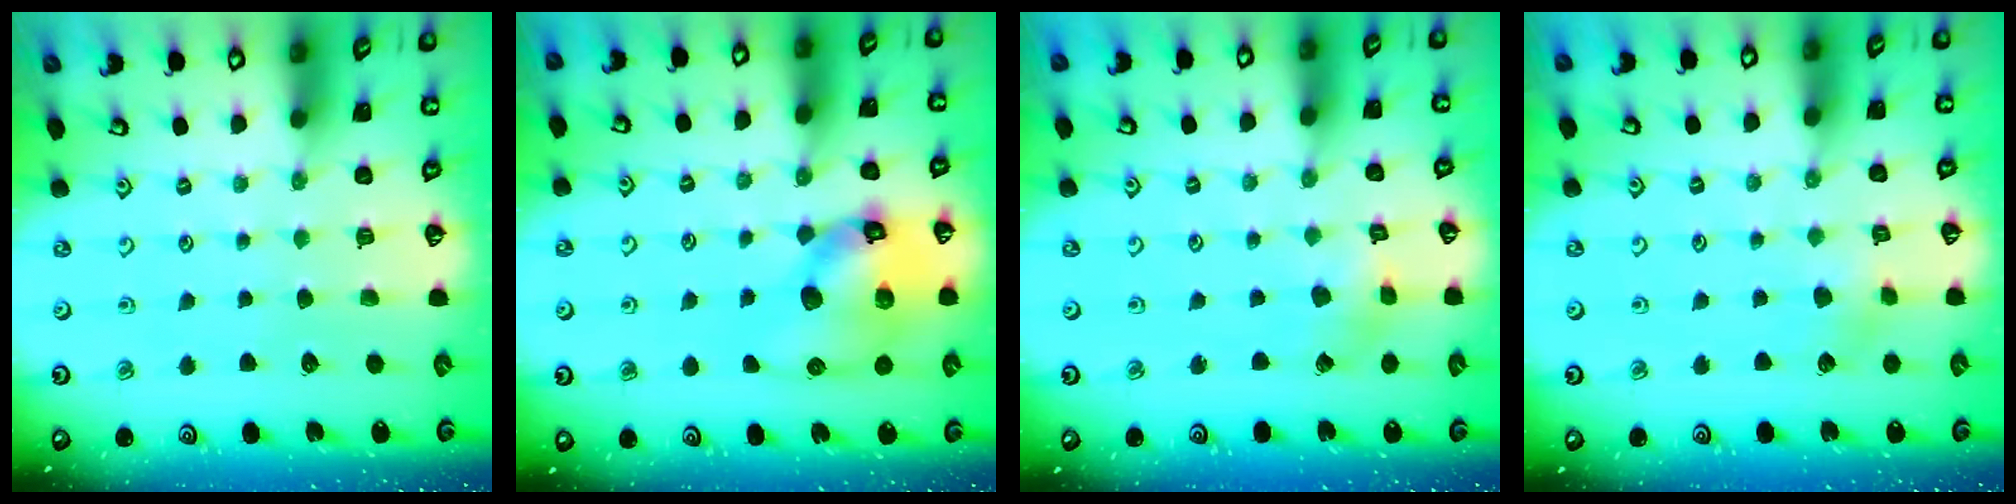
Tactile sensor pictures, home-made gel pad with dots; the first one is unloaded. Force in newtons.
{"total": 15.9, "press": 15.7, "slide": 2.4}
{"total": 2.6, "press": 2.6, "slide": 0.3}
{"total": 5.1, "press": 5.0, "slide": 0.3}